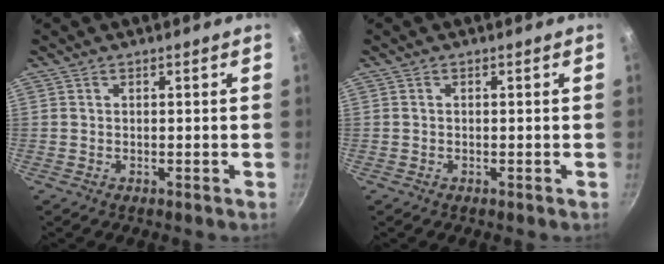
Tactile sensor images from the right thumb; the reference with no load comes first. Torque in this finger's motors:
{"motor_torque": [-0.16, 0.33, -0.21, 0.21, 0.01]}